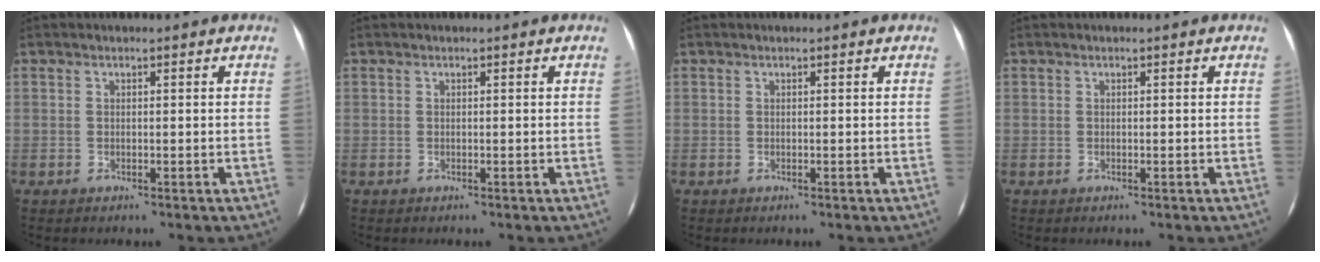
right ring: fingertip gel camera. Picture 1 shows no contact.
{"total": 0.0}
{"total": 0.0}
{"total": 0.0}